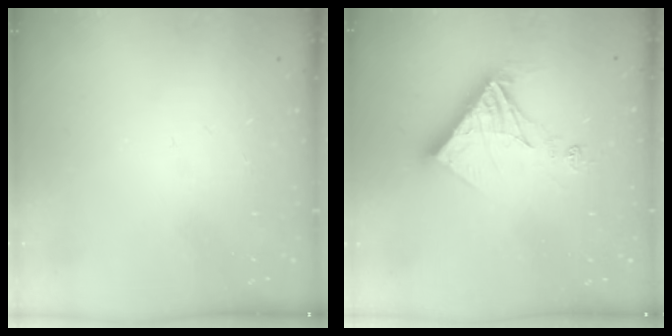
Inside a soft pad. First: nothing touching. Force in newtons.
{"total": 14.1, "press": 14.0, "slide": 1.5}